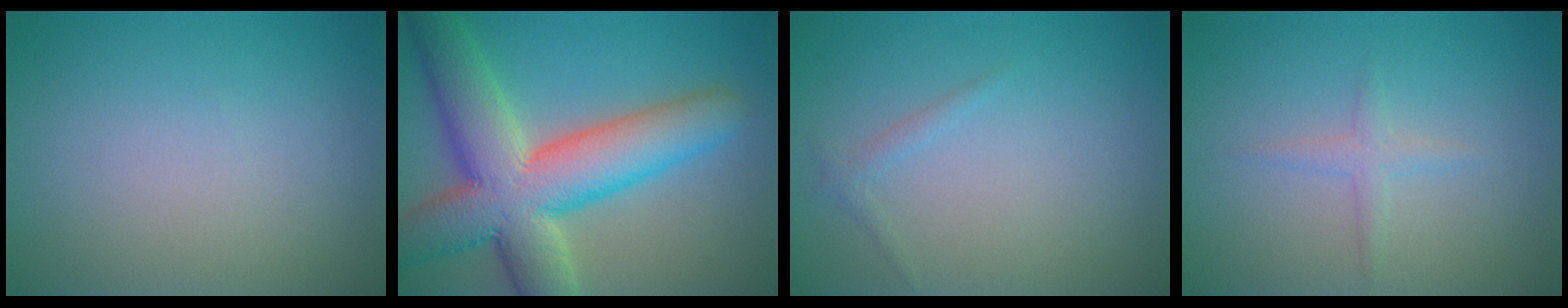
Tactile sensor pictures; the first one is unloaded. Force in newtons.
{"total": 12.1, "press": 12.0, "slide": 0.8}
{"total": 0.9, "press": 0.9, "slide": 0.1}
{"total": 1.3, "press": 1.3, "slide": 0.0}